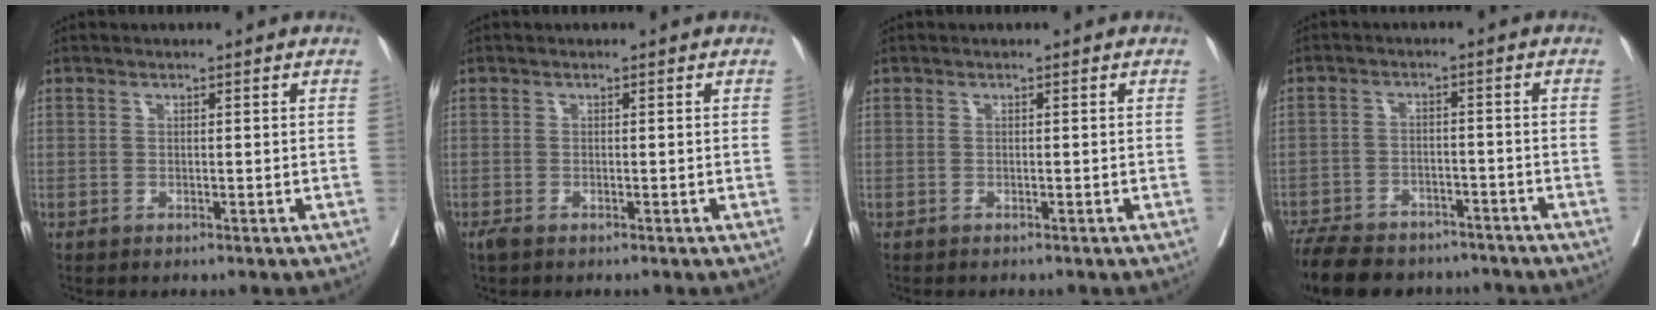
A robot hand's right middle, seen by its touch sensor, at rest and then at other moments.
{"total": 1.3, "force": [-0.9, 0.4, 0.8], "torque": [-0.018, -0.006, -0.016]}
{"total": 0.7, "force": [-0.6, 0.2, 0.2], "torque": [-0.004, -0.001, -0.011]}
{"total": 16.0, "force": [-13.4, 6.3, 6.2], "torque": [-0.148, -0.008, -0.192]}